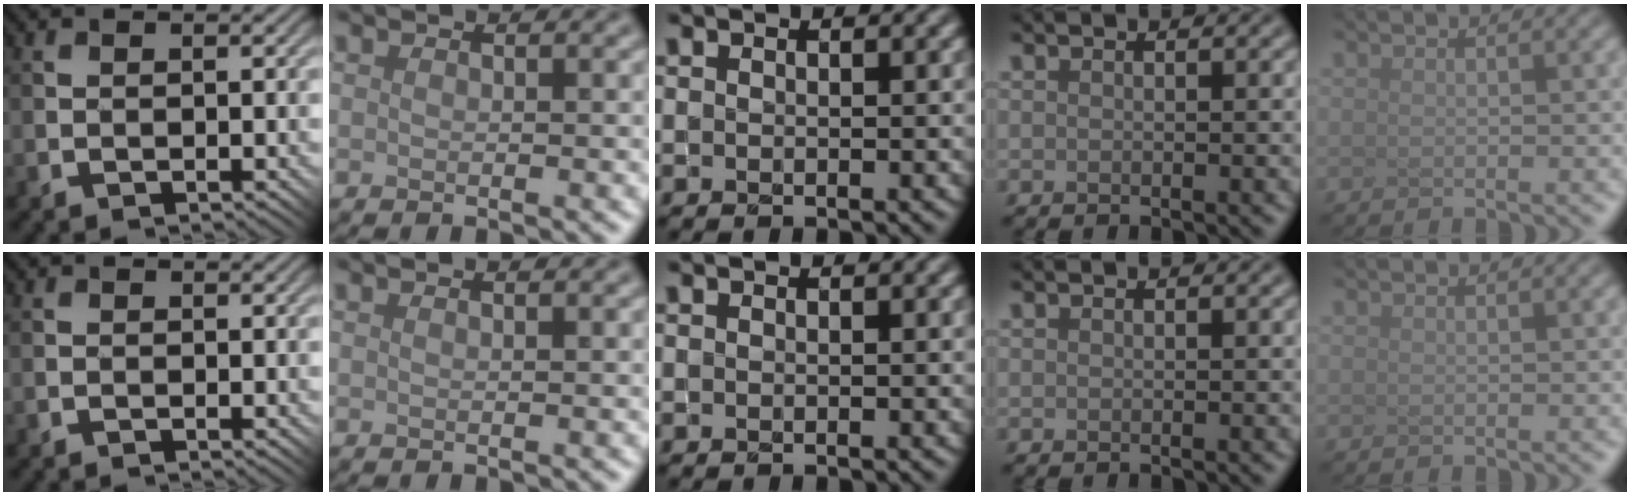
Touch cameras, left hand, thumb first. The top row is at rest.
{"index": {"total": 0.7, "force": [0.5, 0.2, 0.5], "torque": [-0.003, 0.002, 0.002]}}